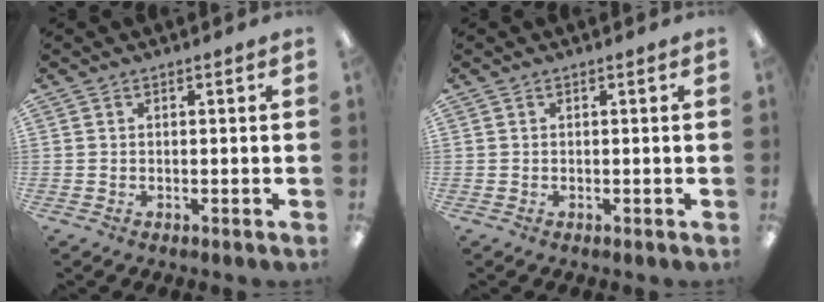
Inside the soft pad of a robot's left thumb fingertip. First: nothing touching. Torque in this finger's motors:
{"motor_torque": [-0.18, 0.18, -0.17, 0.17, 0.00]}